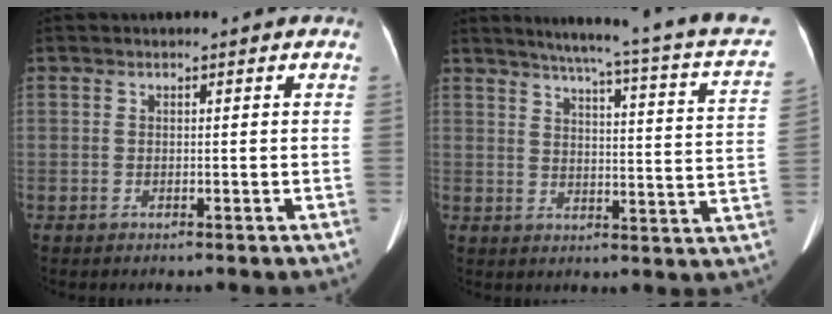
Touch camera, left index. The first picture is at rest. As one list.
[{"total": 23.0, "force": [19.3, -0.1, 12.4], "torque": [-0.175, -0.042, 0.224]}]